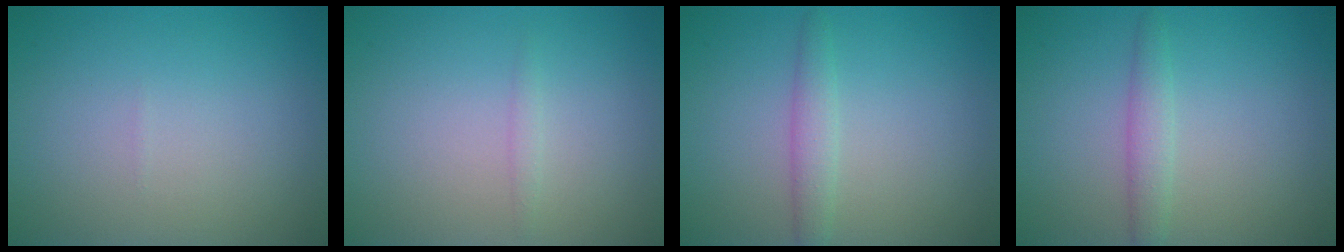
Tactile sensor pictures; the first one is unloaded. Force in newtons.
{"total": 0.7, "press": 0.7, "slide": 0.0}
{"total": 1.8, "press": 1.8, "slide": 0.0}
{"total": 1.8, "press": 1.8, "slide": 0.0}